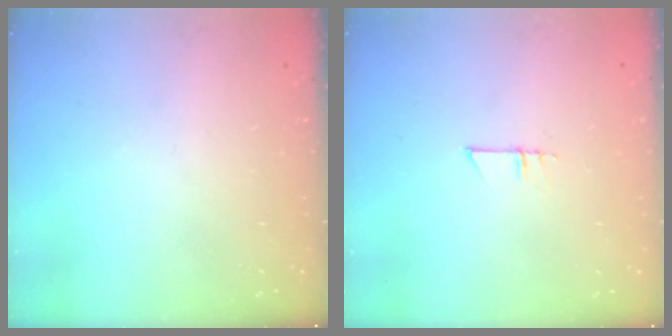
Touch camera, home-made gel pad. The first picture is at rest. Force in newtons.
{"total": 4.6, "press": 4.6, "slide": 0.4}